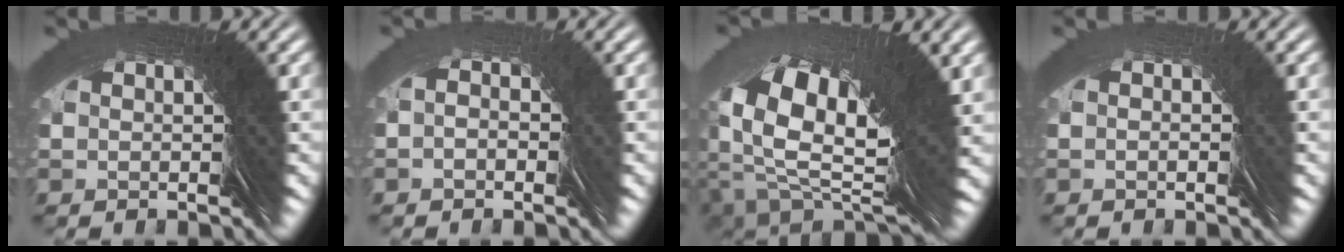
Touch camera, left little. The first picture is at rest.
{"total": 1.9, "force": [0.4, 1.8, 0.0], "torque": [0.006, 0.014, -0.004]}
{"total": 9.2, "force": [-1.9, 4.7, 7.7], "torque": [-0.117, -0.023, -0.018]}
{"total": 1.1, "force": [0.1, 0.9, -0.6], "torque": [0.005, 0.003, -0.004]}